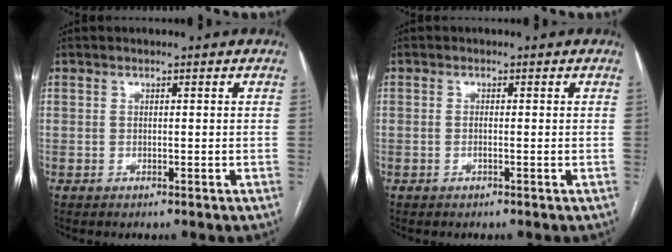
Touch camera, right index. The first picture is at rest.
{"total": 0.6, "force": [-0.2, 0.1, 0.6], "torque": [-0.012, 0.000, -0.002]}